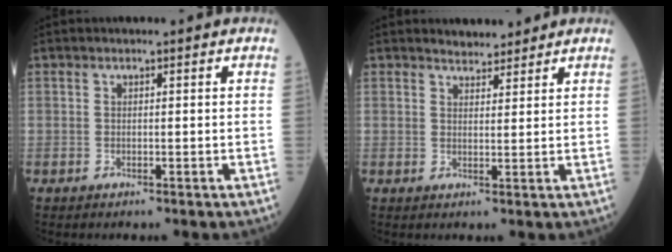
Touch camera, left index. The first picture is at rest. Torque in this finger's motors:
{"motor_torque": [0.25, -0.24, -0.02, 0.01]}